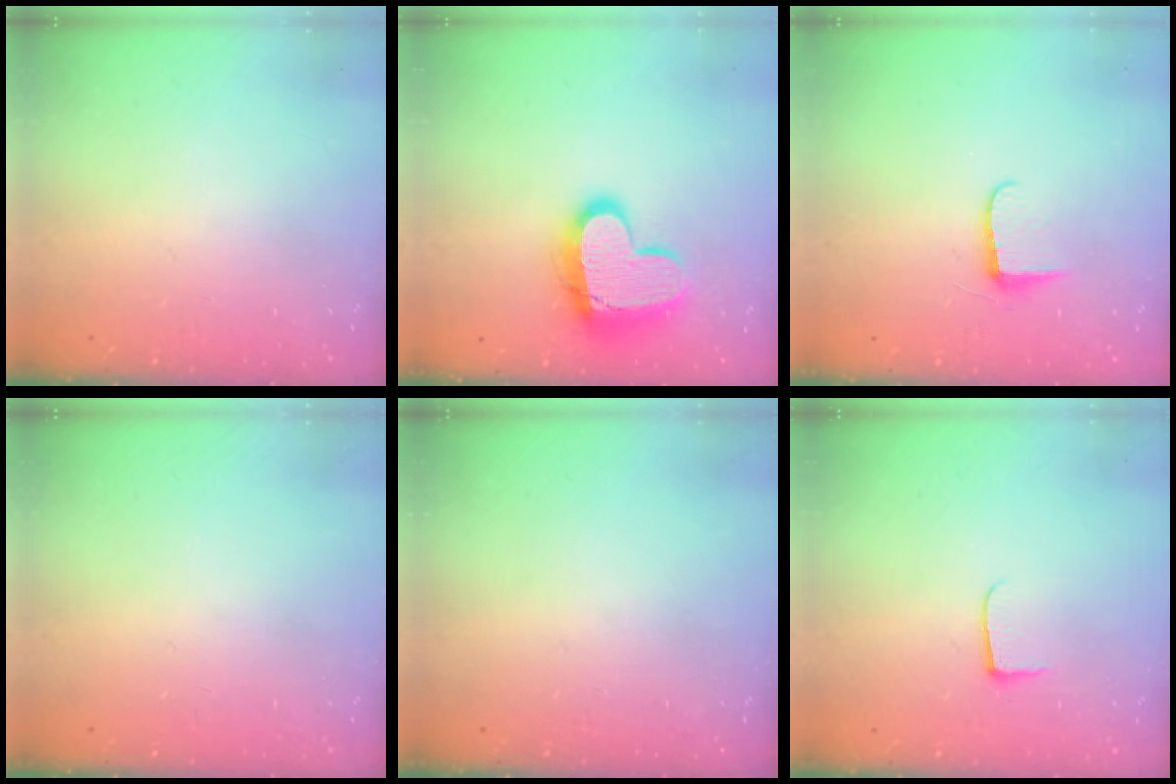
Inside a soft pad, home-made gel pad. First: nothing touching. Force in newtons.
{"total": 16.6, "press": 16.5, "slide": 1.4}
{"total": 5.6, "press": 5.6, "slide": 0.7}
{"total": 0.0}
{"total": 0.0}
{"total": 5.0, "press": 5.0, "slide": 0.5}